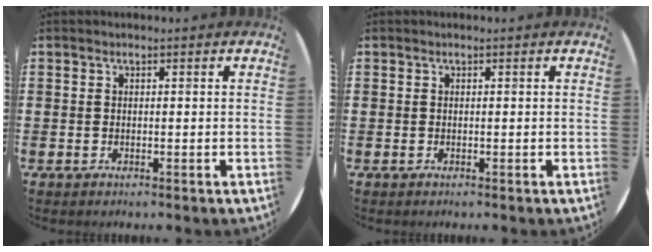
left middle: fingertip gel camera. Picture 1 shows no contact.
{"total": 0.0}